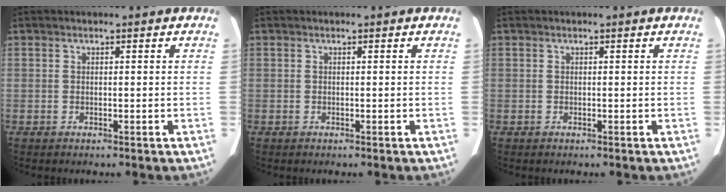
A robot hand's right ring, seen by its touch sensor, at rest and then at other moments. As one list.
[{"total": 0.0}, {"total": 0.0}]